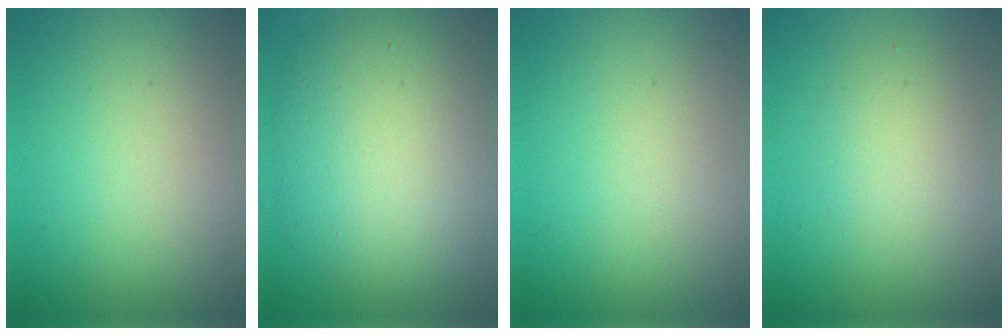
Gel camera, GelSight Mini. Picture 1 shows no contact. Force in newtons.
{"total": 9.9, "press": 9.9, "slide": 0.7}
{"total": 0.0}
{"total": 2.4, "press": 2.4, "slide": 0.2}